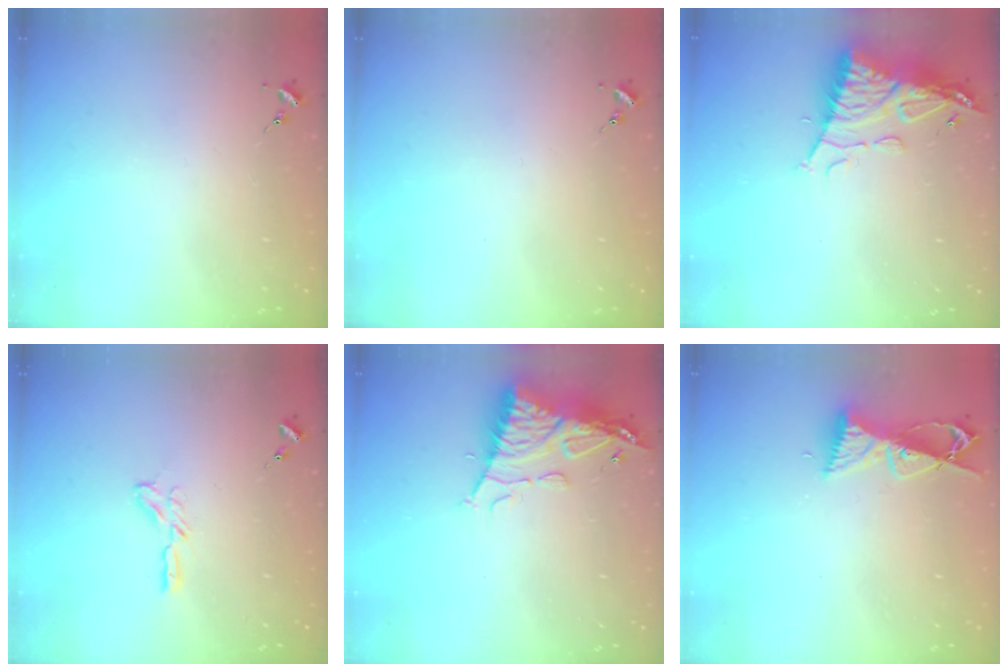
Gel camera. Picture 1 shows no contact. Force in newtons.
{"total": 0.0}
{"total": 13.1, "press": 13.0, "slide": 1.5}
{"total": 6.4, "press": 6.4, "slide": 0.5}
{"total": 13.1, "press": 13.0, "slide": 1.5}
{"total": 9.7, "press": 9.7, "slide": 1.2}